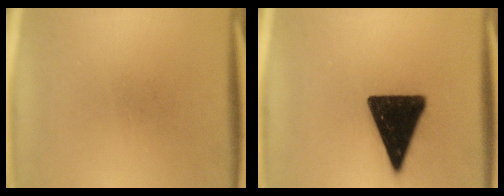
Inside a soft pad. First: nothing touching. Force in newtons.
{"total": 16.9}